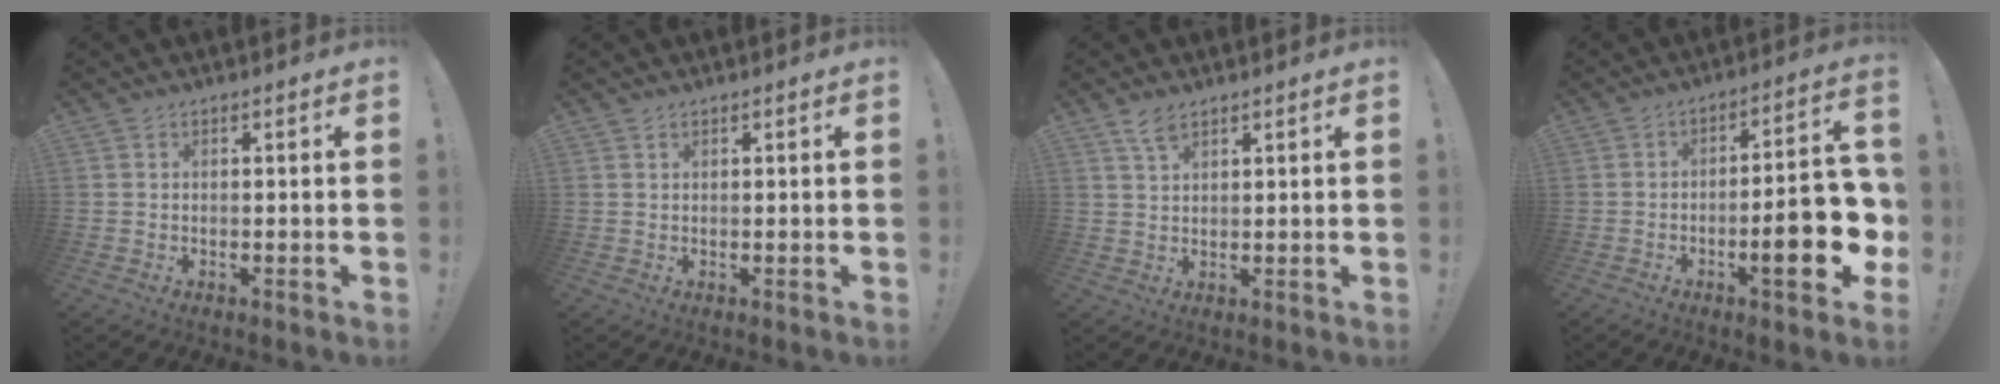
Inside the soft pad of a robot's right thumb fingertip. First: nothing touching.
{"total": 0.7, "force": [0.6, 0.3, 0.2], "torque": [0.001, -0.002, 0.011]}
{"total": 4.0, "force": [2.7, 1.6, 2.4], "torque": [-0.040, -0.010, 0.049]}
{"total": 16.3, "force": [-4.3, 3.8, 15.2], "torque": [-0.194, 0.009, -0.060]}